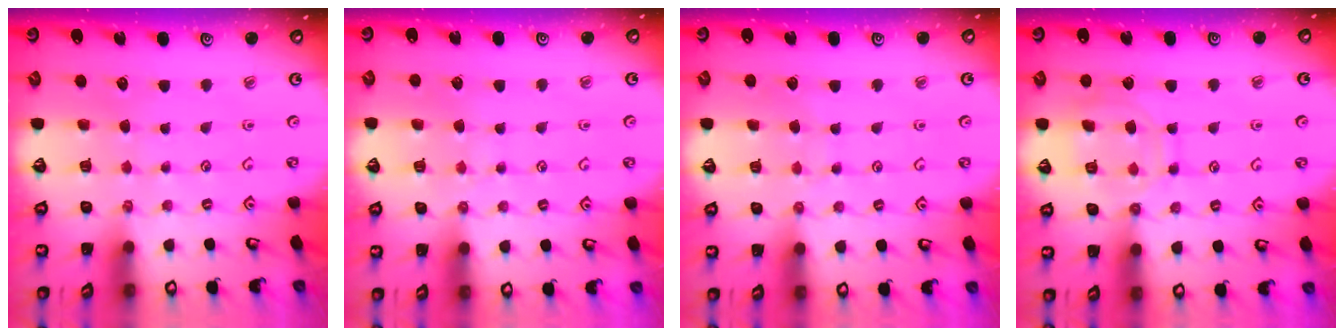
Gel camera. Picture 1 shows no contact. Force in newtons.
{"total": 5.7, "press": 5.7, "slide": 0.6}
{"total": 3.9, "press": 3.9, "slide": 0.4}
{"total": 12.4, "press": 12.3, "slide": 1.1}